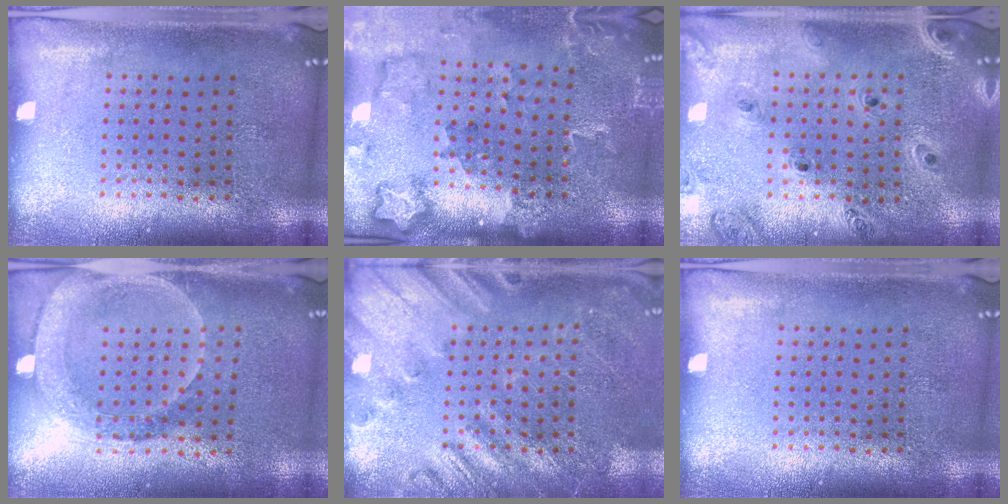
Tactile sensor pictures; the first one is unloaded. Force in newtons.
{"total": 1.8, "press": 1.8, "slide": 0.3}
{"total": 1.4, "press": 1.3, "slide": 0.2}
{"total": 1.9, "press": 1.6, "slide": 0.9}
{"total": 2.3, "press": 2.2, "slide": 0.7}
{"total": 0.0}